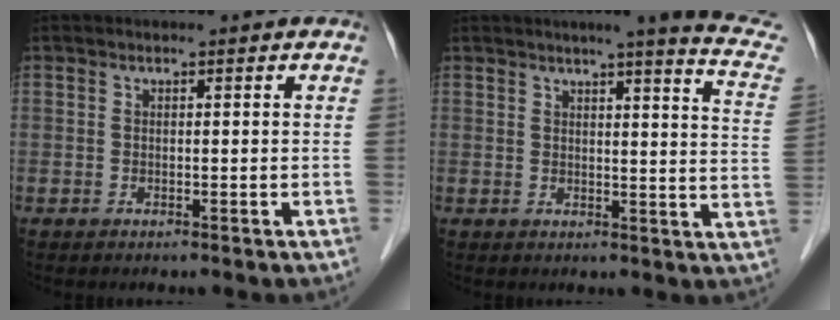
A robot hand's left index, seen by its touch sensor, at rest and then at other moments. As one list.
[{"total": 12.5, "force": [10.6, -0.4, 6.6], "torque": [-0.077, -0.046, 0.095]}]